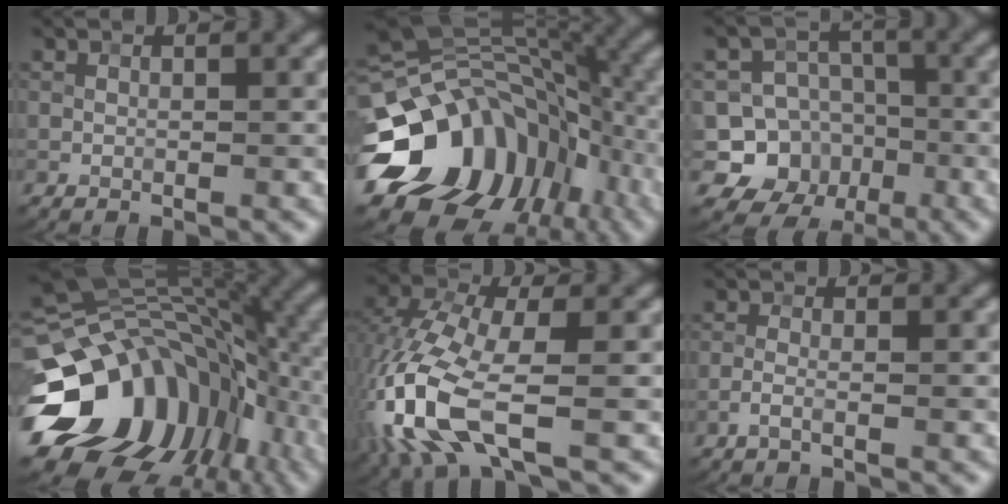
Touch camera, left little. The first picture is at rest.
{"total": 14.6, "force": [-4.8, 11.0, 8.2], "torque": [-0.146, -0.012, -0.087]}
{"total": 9.6, "force": [-2.9, 8.8, 2.5], "torque": [-0.038, 0.009, -0.073]}
{"total": 15.4, "force": [-3.8, 11.6, 9.4], "torque": [-0.161, -0.010, -0.071]}
{"total": 10.8, "force": [-3.6, 4.7, 9.0], "torque": [-0.238, -0.014, -0.078]}
{"total": 1.0, "force": [-0.6, 0.1, 0.8], "torque": [-0.021, 0.004, -0.015]}